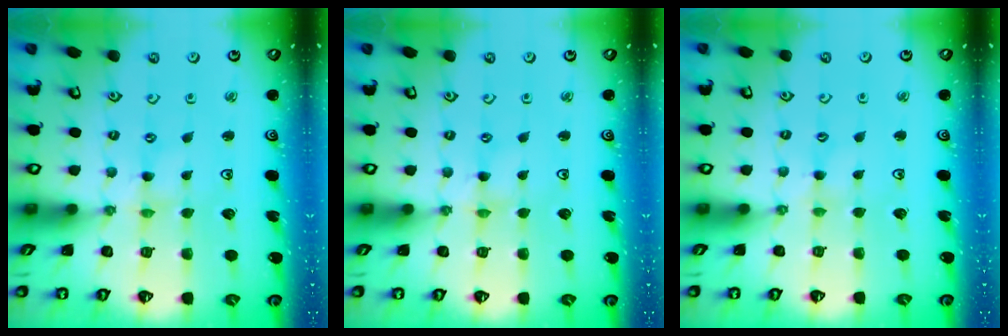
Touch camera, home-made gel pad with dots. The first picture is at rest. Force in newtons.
{"total": 0.6, "press": 0.6, "slide": 0.1}
{"total": 1.6, "press": 1.5, "slide": 0.3}